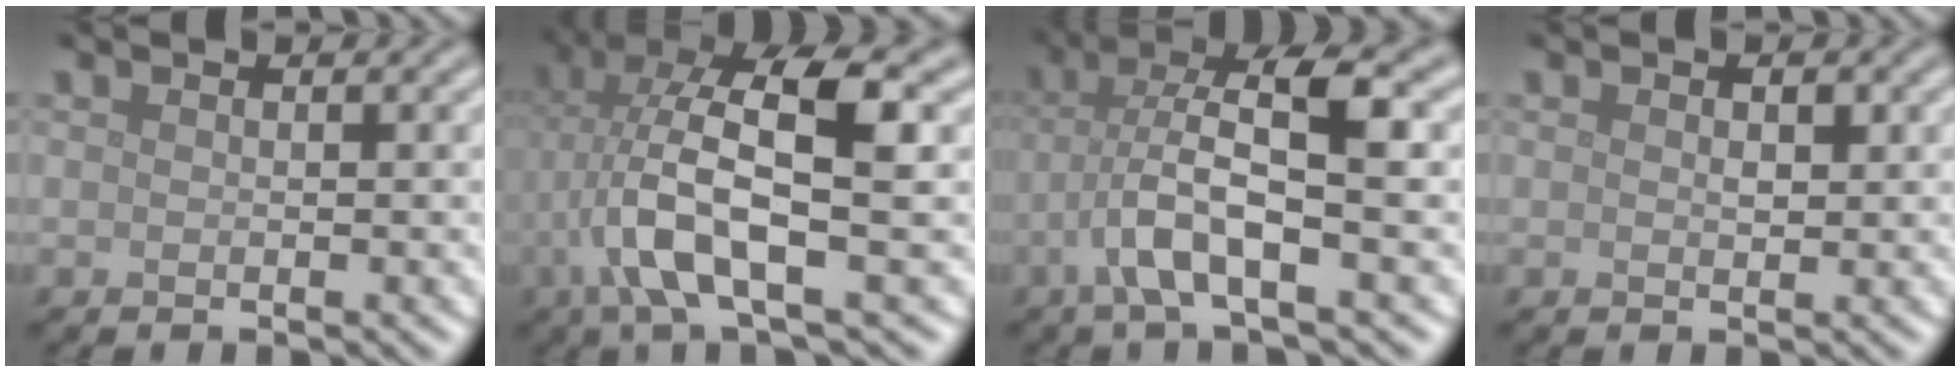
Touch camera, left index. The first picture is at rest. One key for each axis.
{"total": 9.2, "fx": -0.5, "fy": 2.6, "fz": 8.8, "tx": -0.175, "ty": 0.023, "tz": -0.015}
{"total": 6.6, "fx": -1.3, "fy": 1.5, "fz": 6.3, "tx": -0.123, "ty": 0.020, "tz": -0.030}
{"total": 1.1, "fx": 0.3, "fy": 0.6, "fz": 0.9, "tx": -0.013, "ty": -0.001, "tz": 0.005}